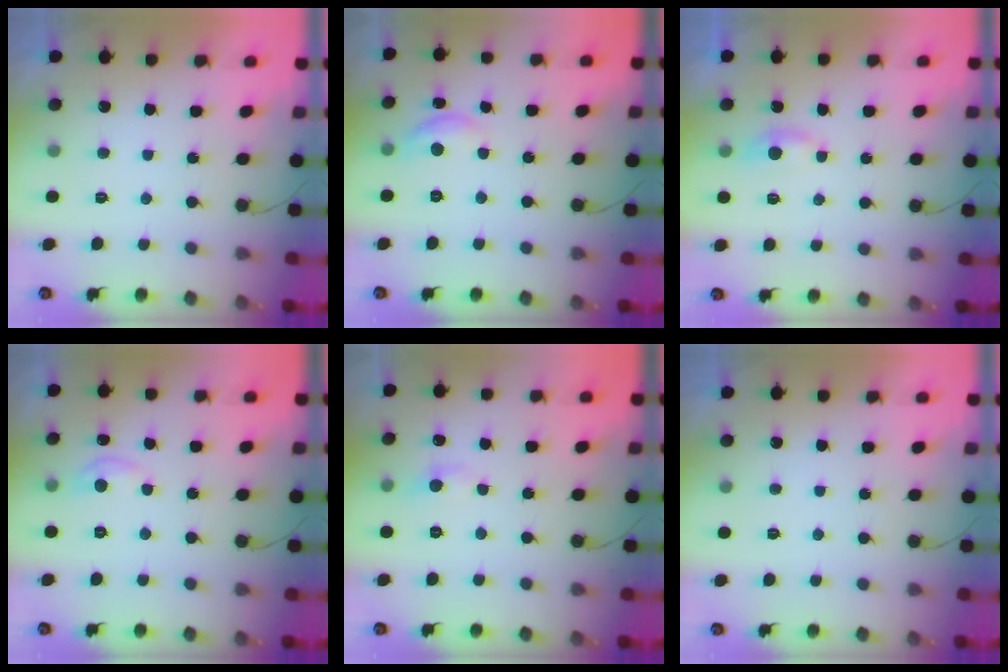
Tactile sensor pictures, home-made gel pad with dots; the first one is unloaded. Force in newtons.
{"total": 7.7, "press": 7.7, "slide": 0.5}
{"total": 3.4, "press": 3.4, "slide": 0.4}
{"total": 5.4, "press": 5.3, "slide": 0.8}
{"total": 3.9, "press": 3.8, "slide": 0.5}
{"total": 0.0}